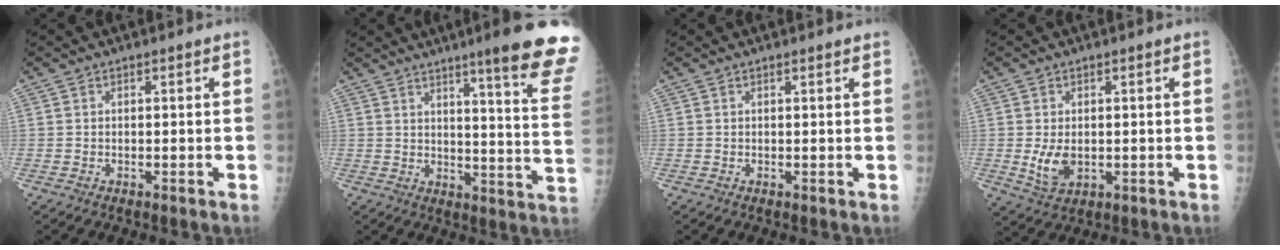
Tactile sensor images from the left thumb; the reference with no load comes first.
{"total": 18.8, "force": [13.4, 0.6, 13.2], "torque": [-0.148, -0.084, 0.165]}
{"total": 0.9, "force": [0.8, 0.1, 0.4], "torque": [-0.004, 0.001, 0.012]}
{"total": 5.2, "force": [-0.2, 3.5, 3.8], "torque": [-0.062, -0.011, 0.008]}